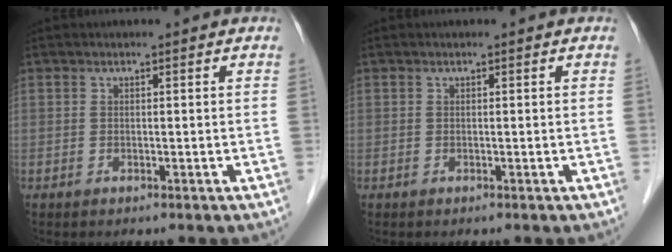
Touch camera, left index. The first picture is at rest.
{"total": 0.0}